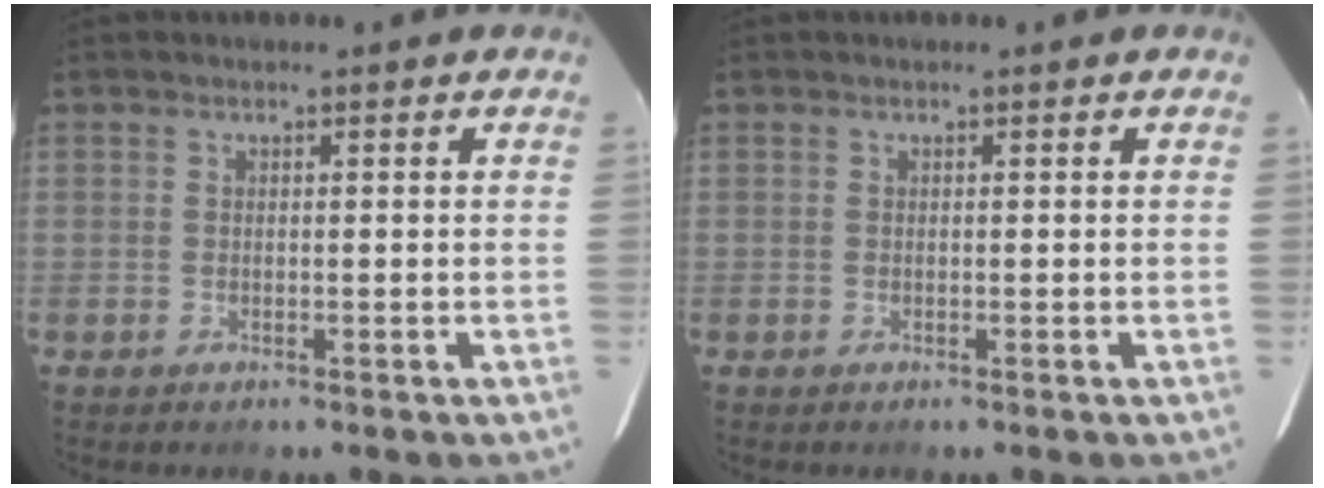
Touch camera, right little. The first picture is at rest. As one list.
[{"total": 0.0}]